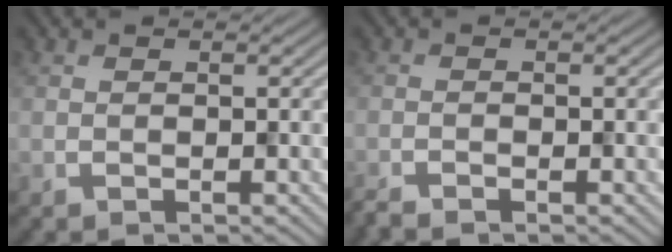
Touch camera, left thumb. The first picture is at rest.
{"total": 1.9, "force": [-1.8, -0.1, 0.6], "torque": [-0.017, 0.001, -0.032]}